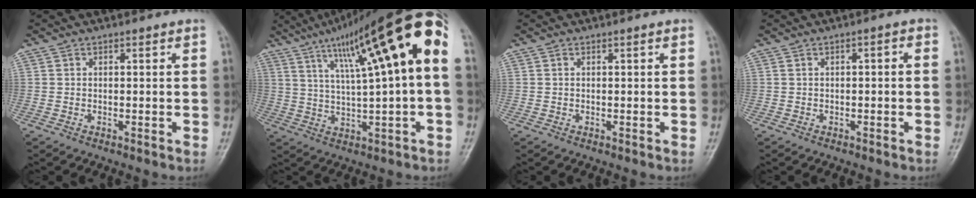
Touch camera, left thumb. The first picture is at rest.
{"total": 20.1, "force": [5.9, 3.5, 18.9], "torque": [-0.289, 0.026, 0.088]}
{"total": 0.0}
{"total": 1.3, "force": [-0.2, 0.5, 1.1], "torque": [-0.016, 0.014, -0.005]}